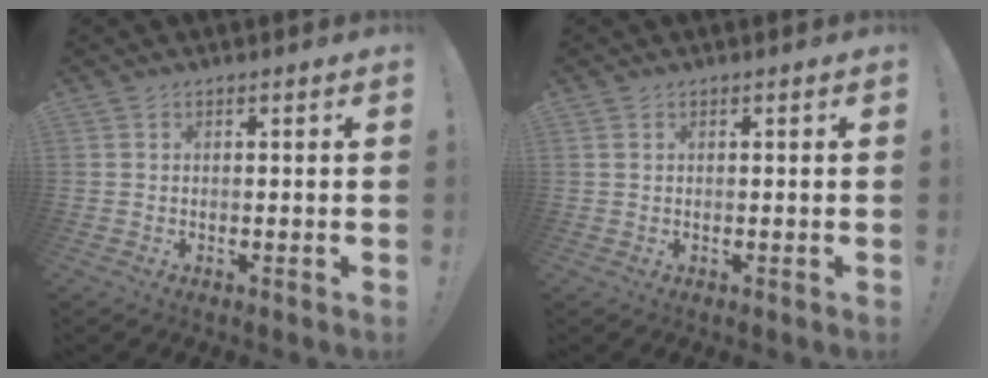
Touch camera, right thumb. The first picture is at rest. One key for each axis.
{"total": 0.6, "fx": 0.4, "fy": 0.2, "fz": 0.3, "tx": -0.007, "ty": 0.002, "tz": 0.008}